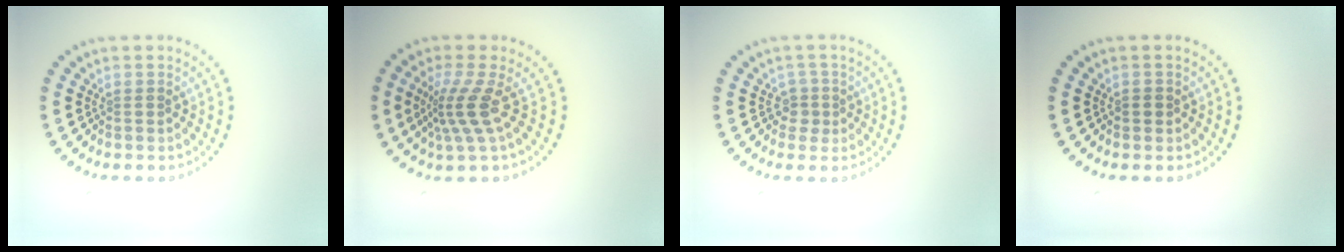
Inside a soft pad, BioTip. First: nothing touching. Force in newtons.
{"total": 3.4, "press": 2.5, "slide": 2.3}
{"total": 1.8, "press": 1.4, "slide": 1.2}
{"total": 0.8, "press": 0.7, "slide": 0.1}